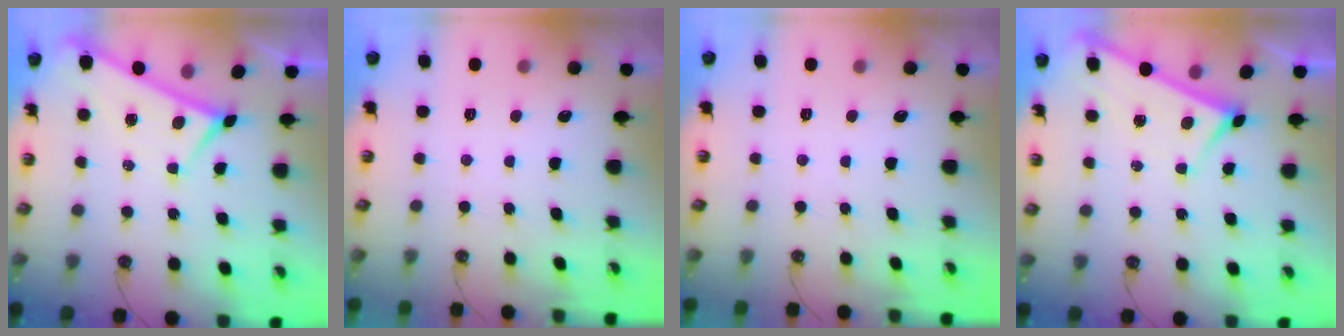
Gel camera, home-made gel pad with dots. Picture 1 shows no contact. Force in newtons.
{"total": 0.0}
{"total": 0.0}
{"total": 3.0, "press": 3.0, "slide": 0.2}